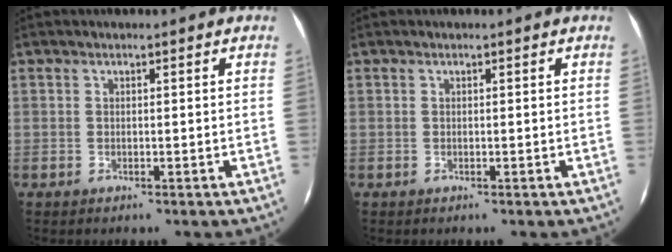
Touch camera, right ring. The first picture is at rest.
{"total": 0.0}